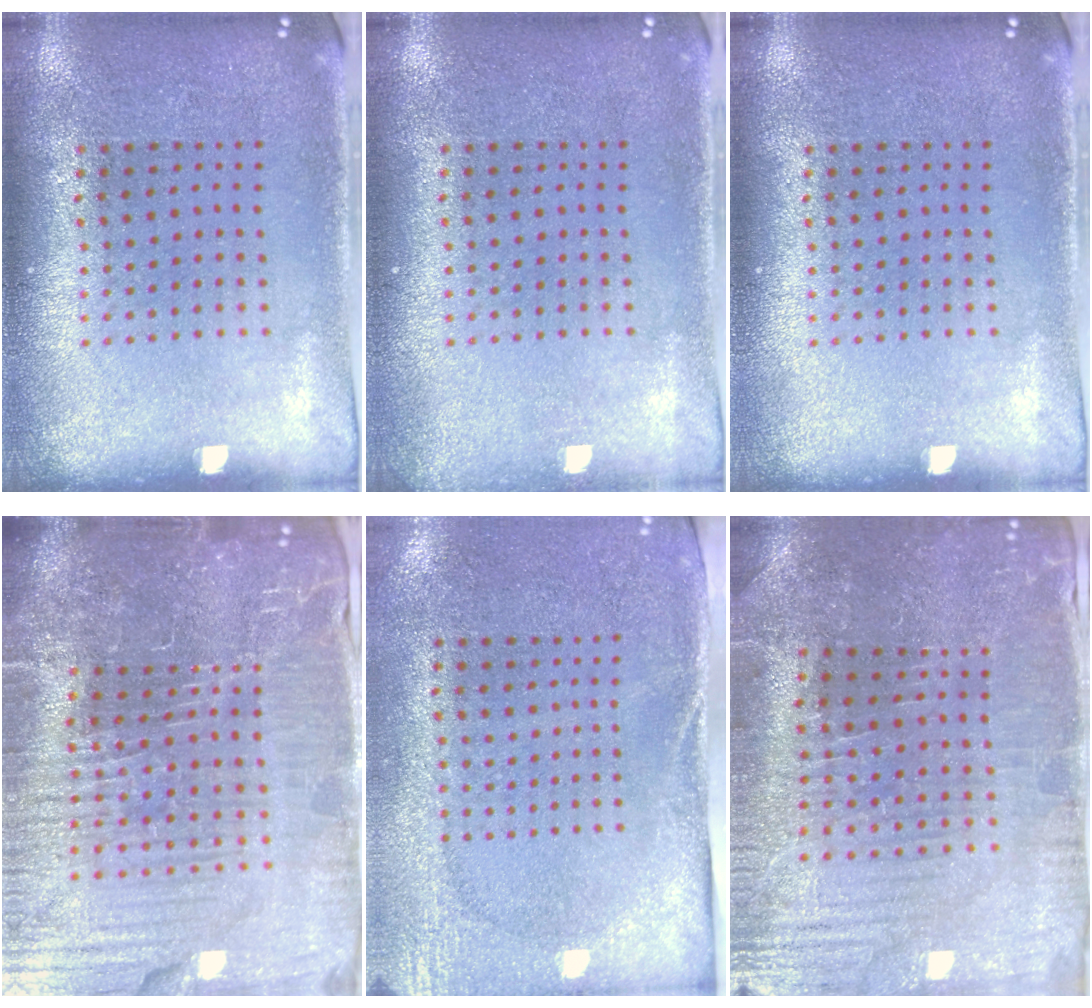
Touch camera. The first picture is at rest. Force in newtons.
{"total": 0.7, "press": 0.7, "slide": 0.0}
{"total": 0.0}
{"total": 7.1, "press": 6.3, "slide": 3.3}
{"total": 2.7, "press": 2.1, "slide": 1.6}
{"total": 1.8, "press": 1.8, "slide": 0.3}